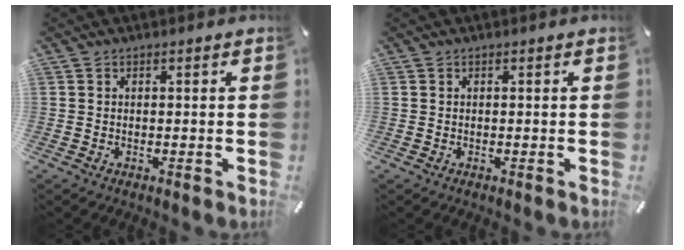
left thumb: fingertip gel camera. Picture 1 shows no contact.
{"total": 0.0}